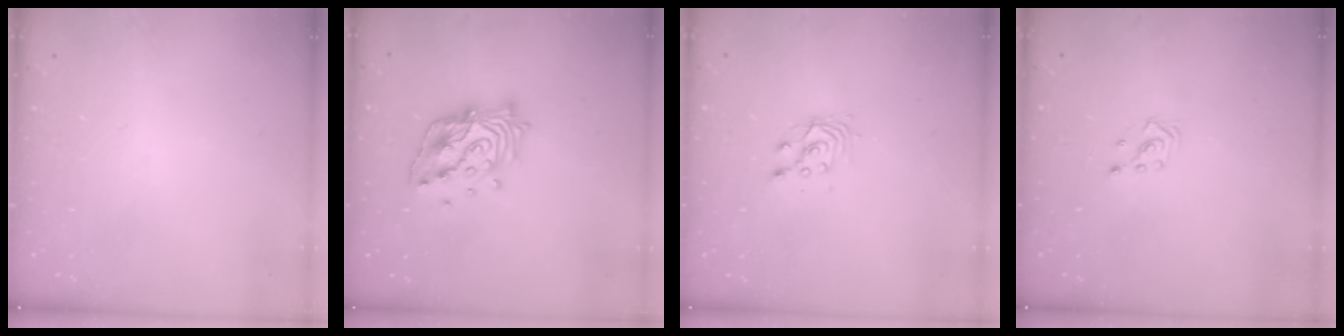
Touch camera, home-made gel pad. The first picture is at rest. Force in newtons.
{"total": 17.5, "press": 17.2, "slide": 2.8}
{"total": 3.4, "press": 3.4, "slide": 0.2}
{"total": 2.6, "press": 2.6, "slide": 0.3}